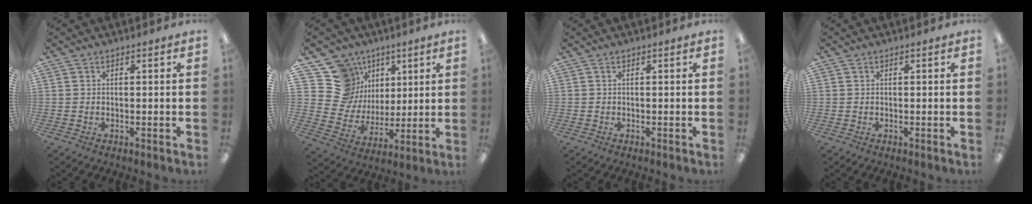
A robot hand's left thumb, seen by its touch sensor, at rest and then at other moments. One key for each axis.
{"total": 14.9, "fx": 6.8, "fy": 12.8, "fz": 3.5, "tx": -0.064, "ty": -0.041, "tz": 0.141}
{"total": 0.0}
{"total": 0.0}